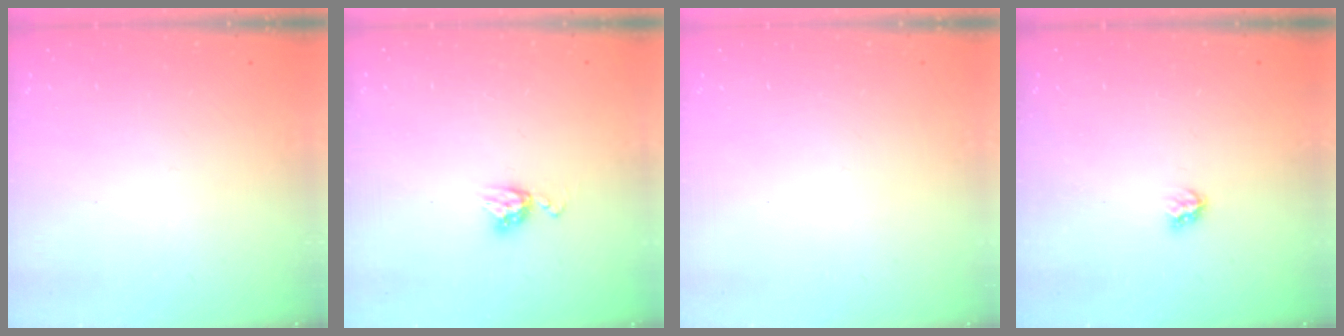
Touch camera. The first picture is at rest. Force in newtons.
{"total": 5.9, "press": 5.9, "slide": 0.5}
{"total": 0.0}
{"total": 2.8, "press": 2.8, "slide": 0.5}